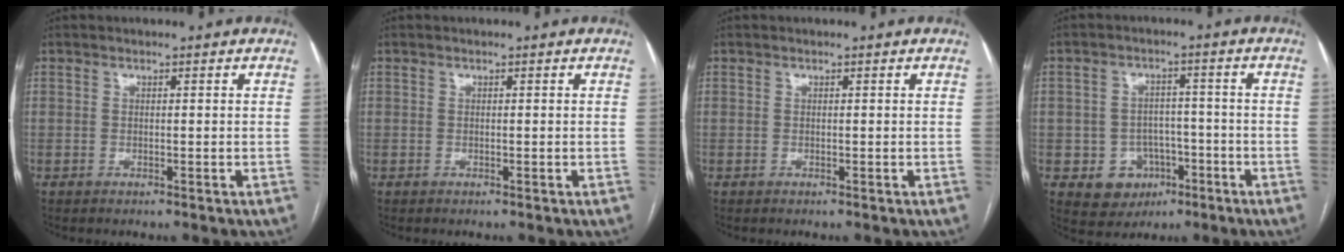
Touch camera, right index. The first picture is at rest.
{"total": 0.0}
{"total": 0.0}
{"total": 6.9, "force": [-2.7, 6.1, 1.8], "torque": [-0.022, 0.015, -0.029]}